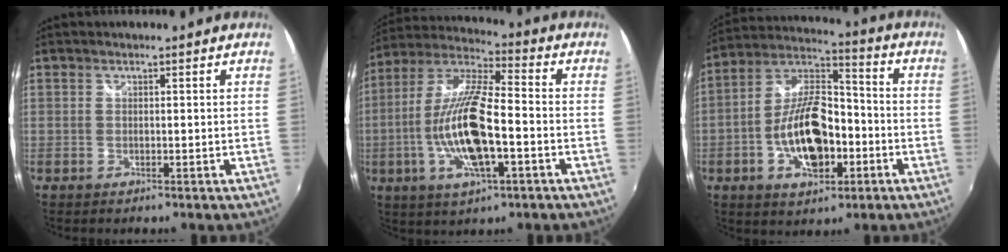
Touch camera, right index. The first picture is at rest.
{"total": 17.1, "force": [-4.3, 4.6, 15.9], "torque": [-0.317, -0.009, -0.083]}
{"total": 16.0, "force": [-4.8, 8.1, 12.9], "torque": [-0.251, 0.014, -0.078]}